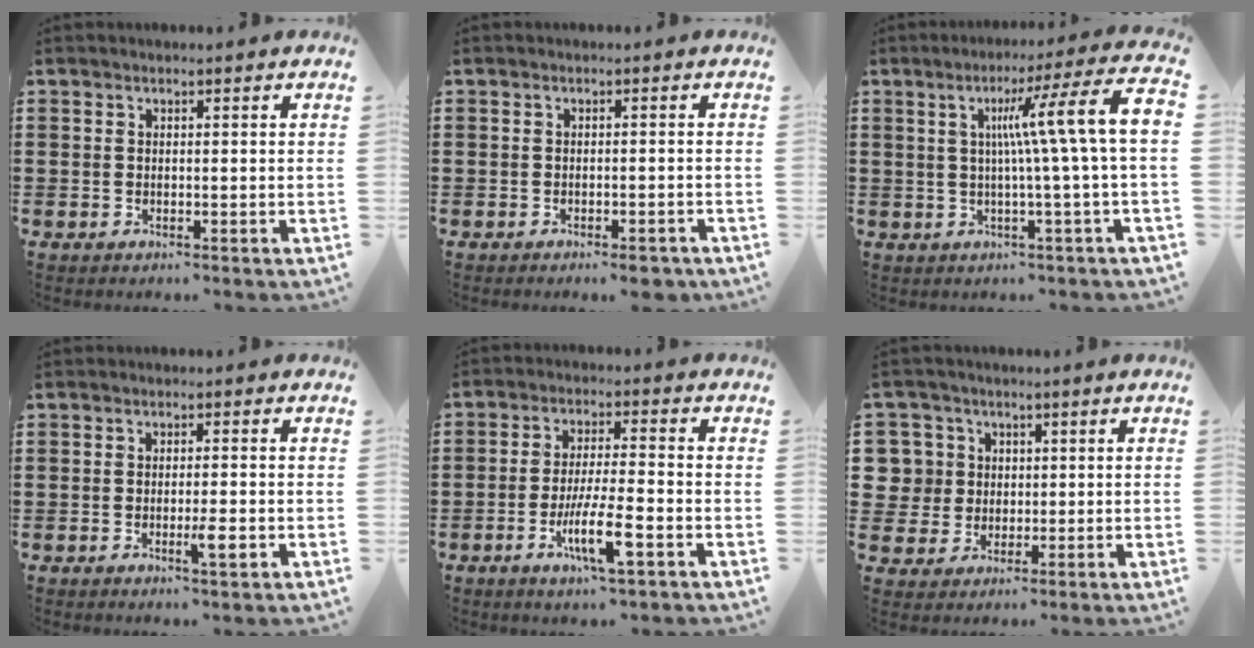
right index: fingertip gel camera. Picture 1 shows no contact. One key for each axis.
{"total": 1.7, "fx": -1.4, "fy": 0.2, "fz": 0.9, "tx": -0.018, "ty": 0.000, "tz": -0.026}
{"total": 10.9, "fx": 1.5, "fy": -1.0, "fz": 10.8, "tx": -0.185, "ty": -0.010, "tz": 0.011}
{"total": 3.2, "fx": -1.2, "fy": 0.3, "fz": 3.0, "tx": -0.055, "ty": -0.007, "tz": -0.024}
{"total": 8.2, "fx": -3.5, "fy": 1.3, "fz": 7.3, "tx": -0.143, "ty": -0.012, "tz": -0.065}
{"total": 5.7, "fx": 1.1, "fy": 5.5, "fz": 0.7, "tx": -0.049, "ty": 0.015, "tz": 0.018}